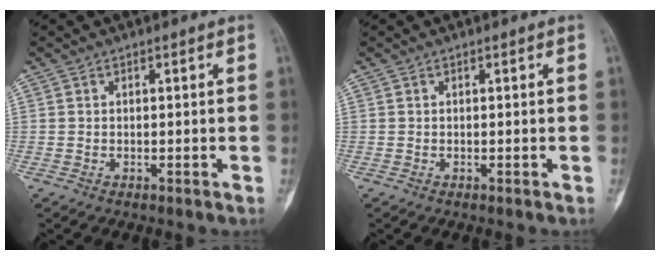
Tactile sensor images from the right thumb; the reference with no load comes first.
{"total": 0.0}